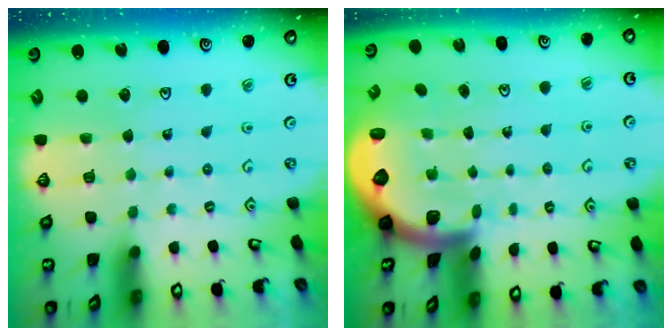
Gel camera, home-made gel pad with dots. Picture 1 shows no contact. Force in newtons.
{"total": 1.9, "press": 1.9, "slide": 0.2}